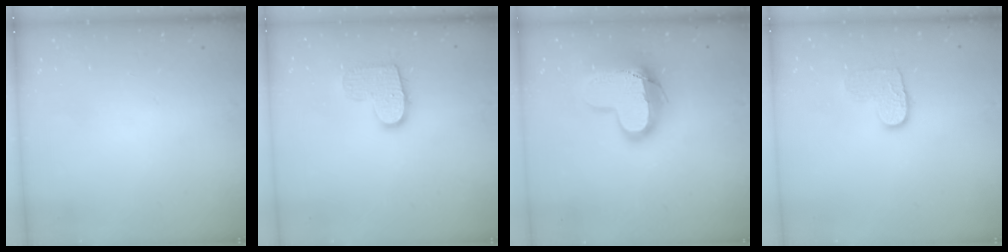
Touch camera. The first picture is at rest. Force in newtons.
{"total": 10.8, "press": 10.8, "slide": 0.5}
{"total": 17.4, "press": 17.3, "slide": 1.3}
{"total": 8.2, "press": 8.2, "slide": 0.5}